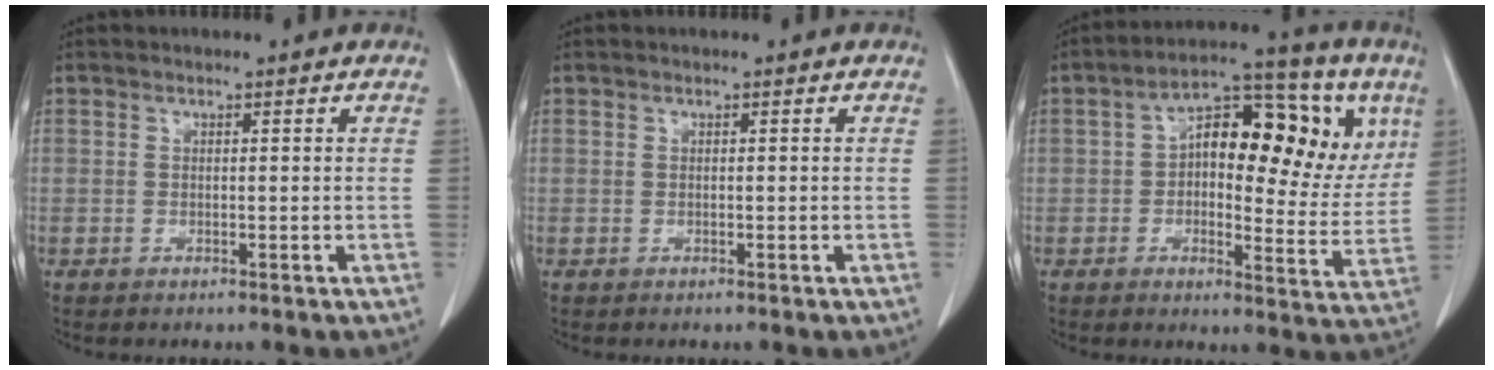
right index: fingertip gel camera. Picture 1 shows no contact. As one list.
[{"total": 0.0}, {"total": 19.3, "force": [5.5, 8.8, 16.2], "torque": [-0.221, 0.048, 0.073]}]